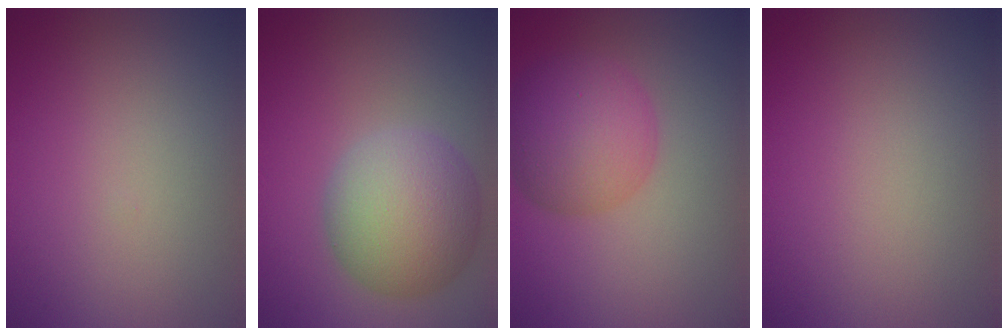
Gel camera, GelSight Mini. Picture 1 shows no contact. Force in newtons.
{"total": 7.3, "press": 7.3, "slide": 0.2}
{"total": 6.8, "press": 6.8, "slide": 0.2}
{"total": 0.0}